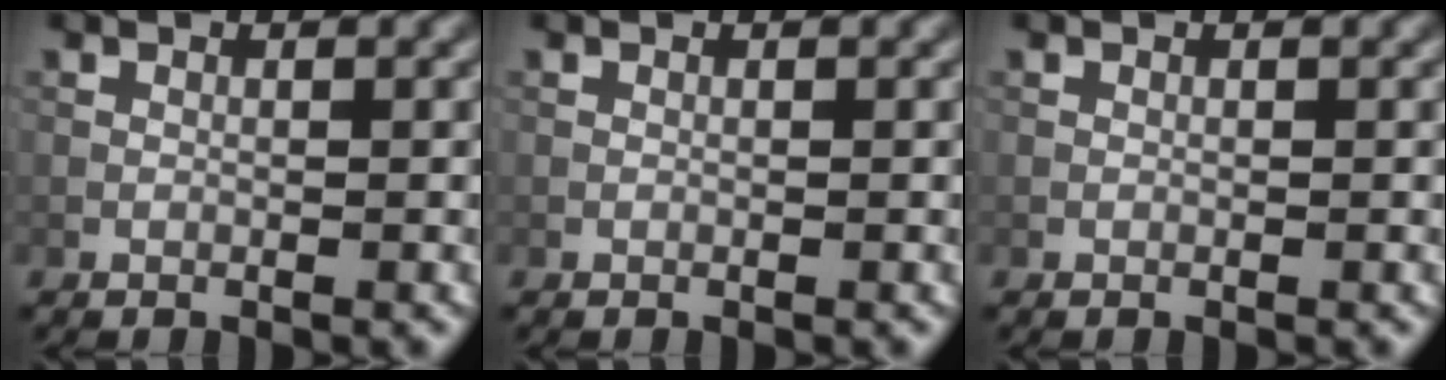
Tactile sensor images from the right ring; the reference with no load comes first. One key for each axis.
{"total": 0.0}
{"total": 0.0}